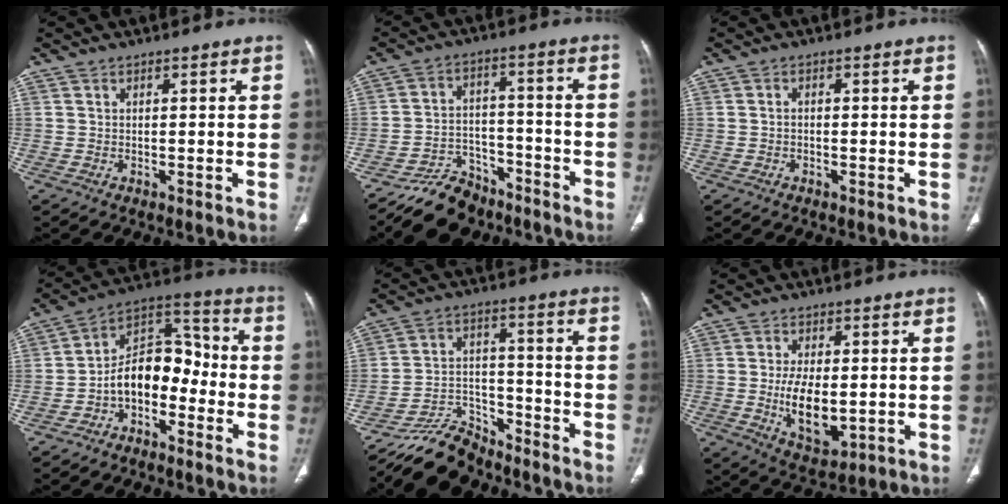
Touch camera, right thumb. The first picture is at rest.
{"total": 11.0, "force": [-9.1, 5.9, 2.3], "torque": [-0.017, 0.074, -0.151]}
{"total": 0.9, "force": [-0.3, 0.6, 0.6], "torque": [-0.008, 0.002, -0.007]}
{"total": 11.9, "force": [-3.9, 7.8, 8.0], "torque": [-0.101, 0.070, -0.078]}
{"total": 10.9, "force": [-9.9, 4.4, 1.2], "torque": [-0.008, 0.080, -0.178]}
{"total": 10.2, "force": [-1.0, 5.3, 8.6], "torque": [-0.139, -0.015, -0.006]}